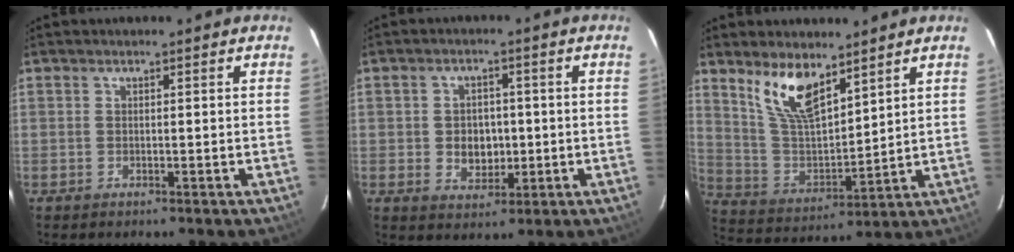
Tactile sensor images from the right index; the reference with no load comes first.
{"total": 5.7, "force": [-0.5, 4.6, 3.3], "torque": [-0.063, 0.004, 0.000]}
{"total": 11.8, "force": [7.9, 4.5, 7.6], "torque": [-0.148, 0.000, 0.165]}